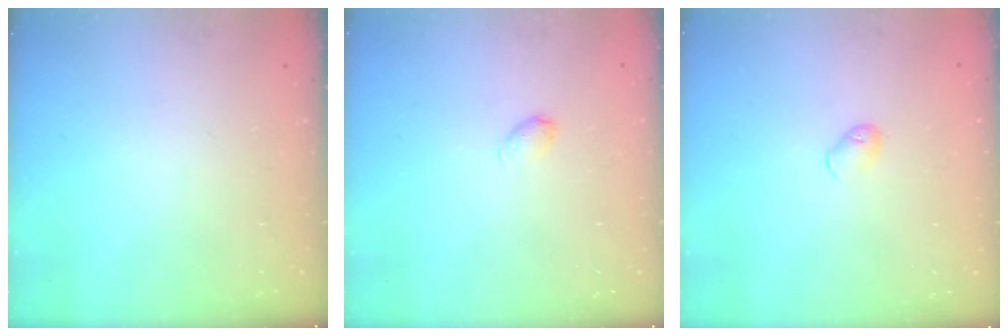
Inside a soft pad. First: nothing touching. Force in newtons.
{"total": 3.1, "press": 3.0, "slide": 0.6}
{"total": 4.2, "press": 4.2, "slide": 0.8}